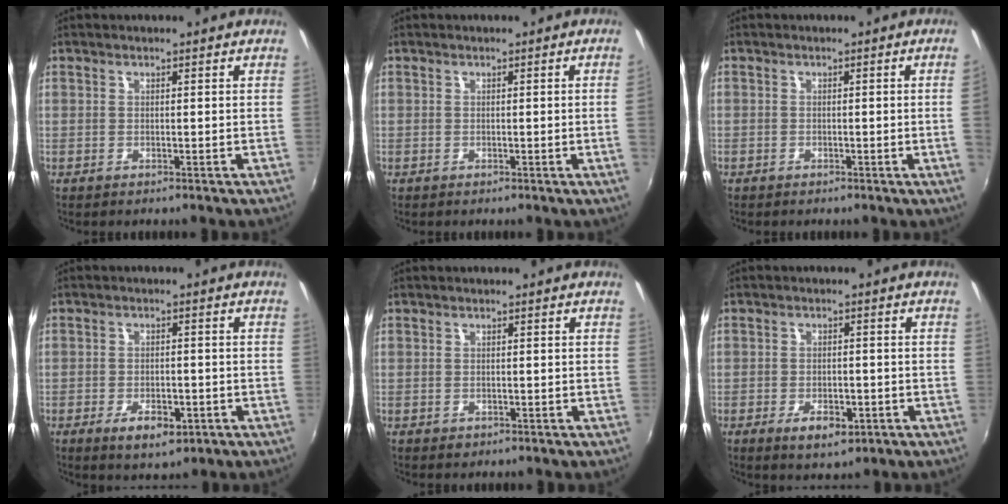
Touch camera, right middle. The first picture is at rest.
{"total": 1.2, "force": [0.0, -0.7, 1.0], "torque": [-0.009, -0.006, 0.001]}
{"total": 1.5, "force": [-0.2, -0.9, 1.2], "torque": [-0.018, -0.007, -0.001]}
{"total": 5.8, "force": [-2.7, 2.8, 4.3], "torque": [-0.089, -0.008, -0.039]}
{"total": 0.6, "force": [-0.3, 0.5, 0.2], "torque": [-0.001, -0.004, -0.005]}
{"total": 5.2, "force": [-2.4, 2.6, 3.9], "torque": [-0.081, -0.008, -0.034]}